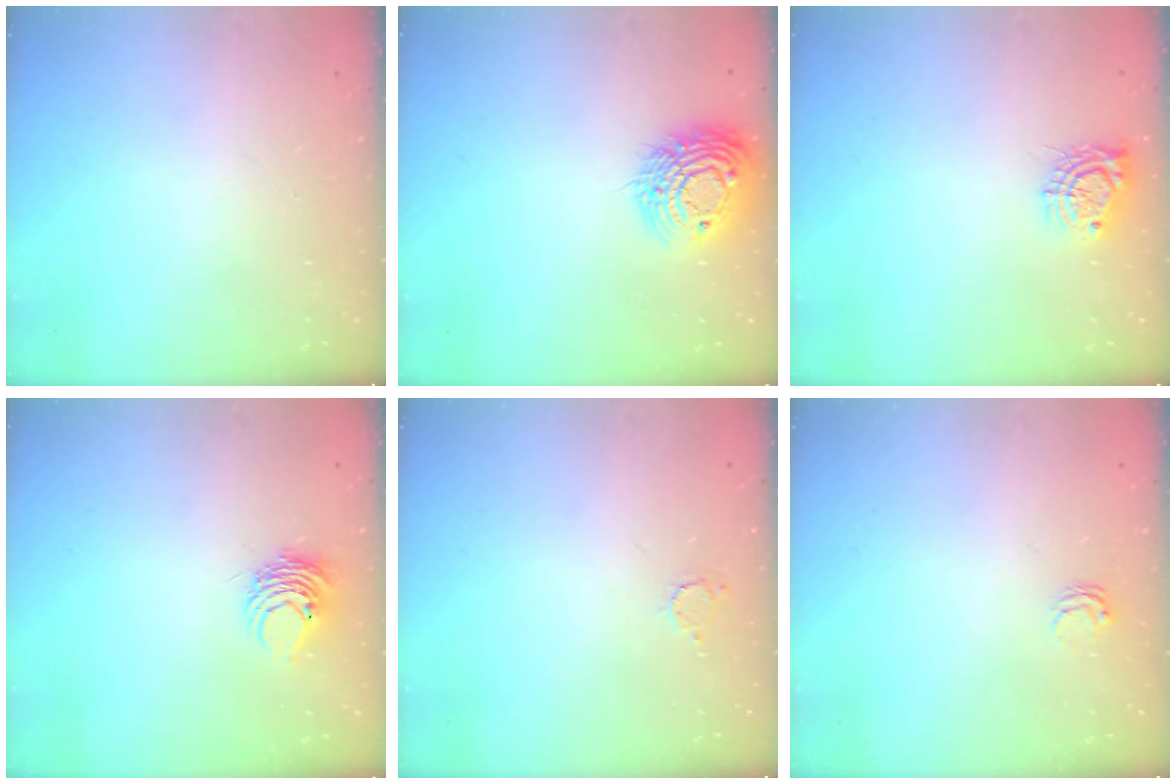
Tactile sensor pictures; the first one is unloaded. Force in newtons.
{"total": 14.5, "press": 14.5, "slide": 1.0}
{"total": 8.7, "press": 8.7, "slide": 0.5}
{"total": 6.8, "press": 6.7, "slide": 0.8}
{"total": 2.5, "press": 2.5, "slide": 0.3}
{"total": 3.6, "press": 3.6, "slide": 0.1}